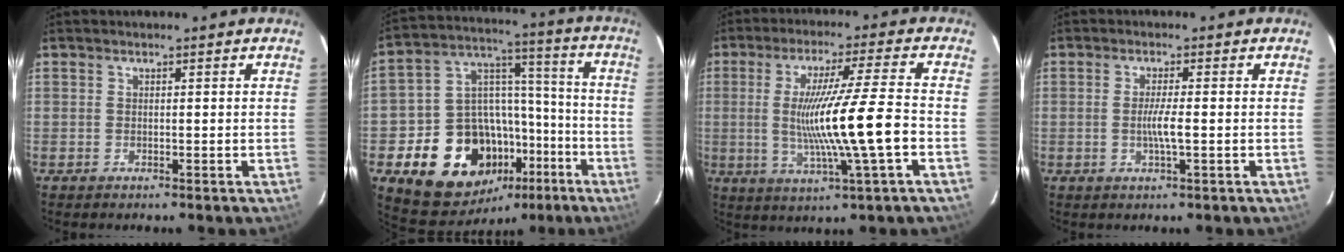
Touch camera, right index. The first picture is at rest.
{"total": 20.2, "force": [-9.3, 15.6, 8.9], "torque": [-0.185, 0.066, -0.114]}
{"total": 14.2, "force": [-2.4, -0.9, 14.0], "torque": [-0.244, -0.021, -0.030]}
{"total": 3.3, "force": [-0.6, -0.2, 3.3], "torque": [-0.061, -0.004, -0.012]}